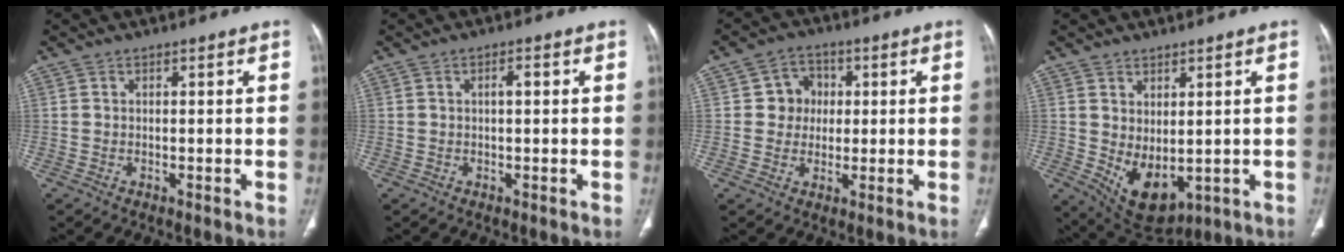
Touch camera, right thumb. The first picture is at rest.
{"total": 1.6, "force": [0.2, 0.7, 1.4], "torque": [-0.026, 0.004, 0.001]}
{"total": 6.2, "force": [0.7, 5.7, 2.2], "torque": [0.004, 0.009, 0.005]}
{"total": 9.1, "force": [-0.5, 5.4, 7.2], "torque": [-0.104, -0.012, 0.023]}